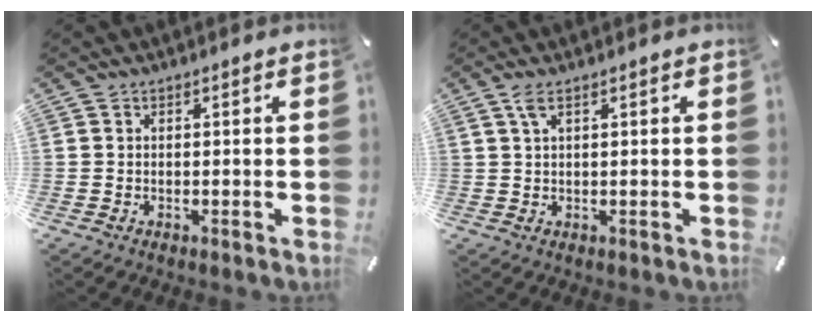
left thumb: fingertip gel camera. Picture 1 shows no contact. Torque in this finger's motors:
{"motor_torque": [1.88, 1.81, 1.51, -1.26, 0.29]}